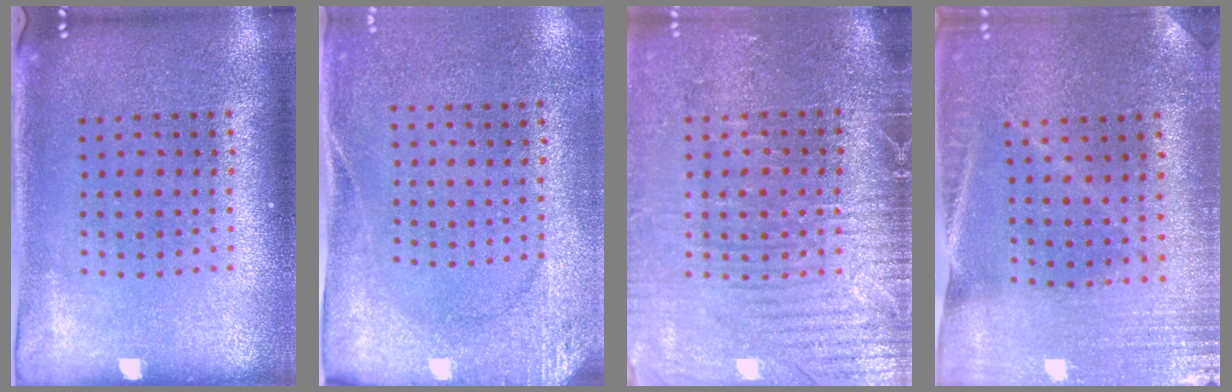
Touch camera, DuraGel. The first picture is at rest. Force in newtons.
{"total": 2.7, "press": 2.0, "slide": 1.7}
{"total": 3.8, "press": 3.5, "slide": 1.6}
{"total": 0.8, "press": 0.8, "slide": 0.1}